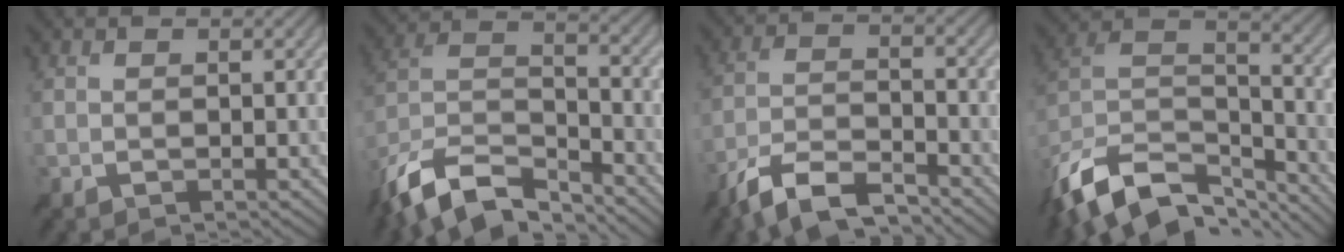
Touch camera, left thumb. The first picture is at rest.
{"total": 13.4, "force": [-10.5, 4.4, 7.0], "torque": [-0.155, -0.005, -0.208]}
{"total": 8.4, "force": [-6.7, 2.2, 4.6], "torque": [-0.094, -0.004, -0.139]}
{"total": 15.5, "force": [-11.2, 7.3, 8.0], "torque": [-0.218, -0.013, -0.188]}